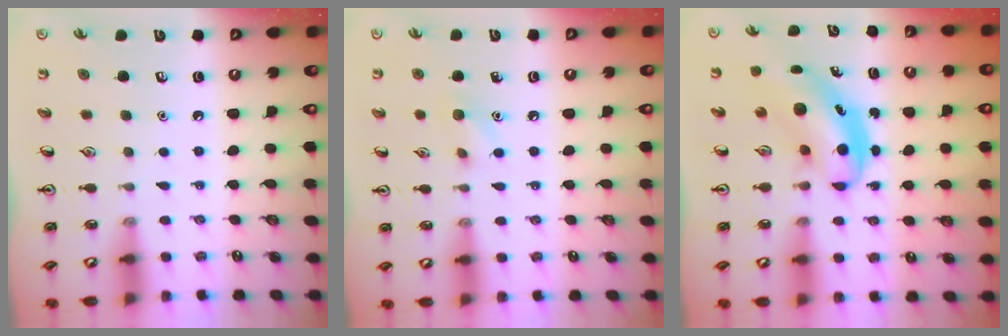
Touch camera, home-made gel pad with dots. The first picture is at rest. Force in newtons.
{"total": 6.2, "press": 5.9, "slide": 1.9}
{"total": 6.4, "press": 6.4, "slide": 0.9}